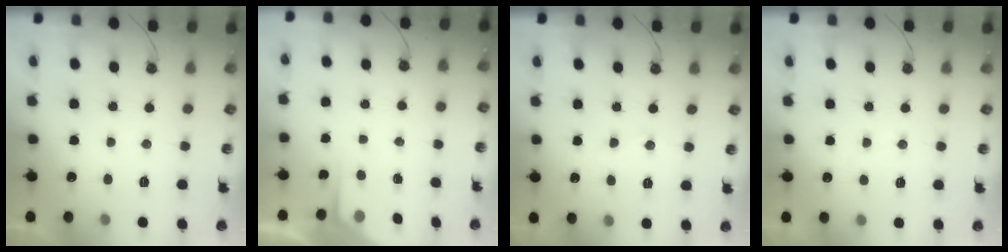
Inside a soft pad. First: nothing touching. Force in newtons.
{"total": 2.1, "press": 2.1, "slide": 0.2}
{"total": 6.6, "press": 6.6, "slide": 0.5}
{"total": 2.7, "press": 2.7, "slide": 0.3}